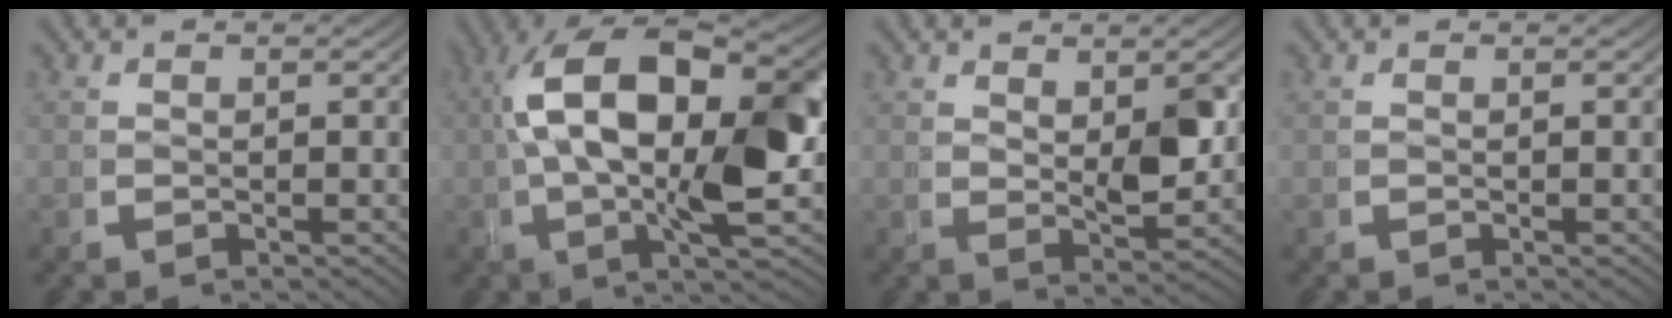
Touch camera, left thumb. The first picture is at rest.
{"total": 13.6, "force": [1.4, 6.5, 11.9], "torque": [-0.210, -0.016, 0.020]}
{"total": 2.5, "force": [1.6, 0.6, 1.9], "torque": [-0.026, -0.001, 0.032]}
{"total": 0.0}